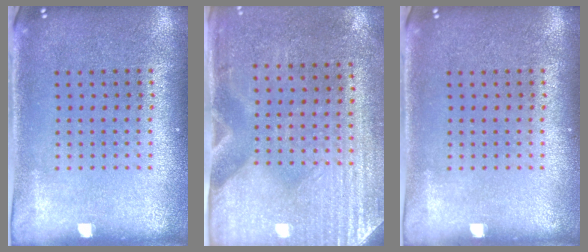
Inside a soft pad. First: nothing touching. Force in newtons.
{"total": 3.0, "press": 2.6, "slide": 1.5}
{"total": 0.0}